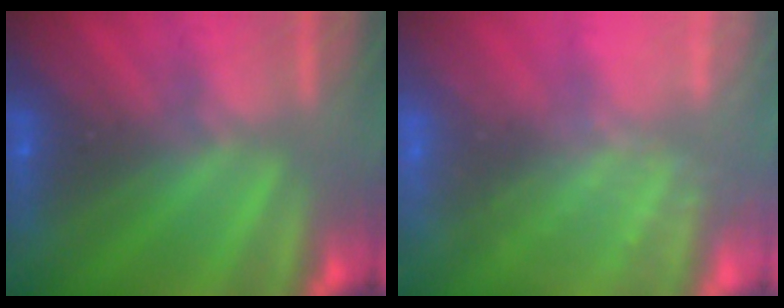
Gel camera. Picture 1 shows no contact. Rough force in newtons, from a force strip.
{"total": 2.5}